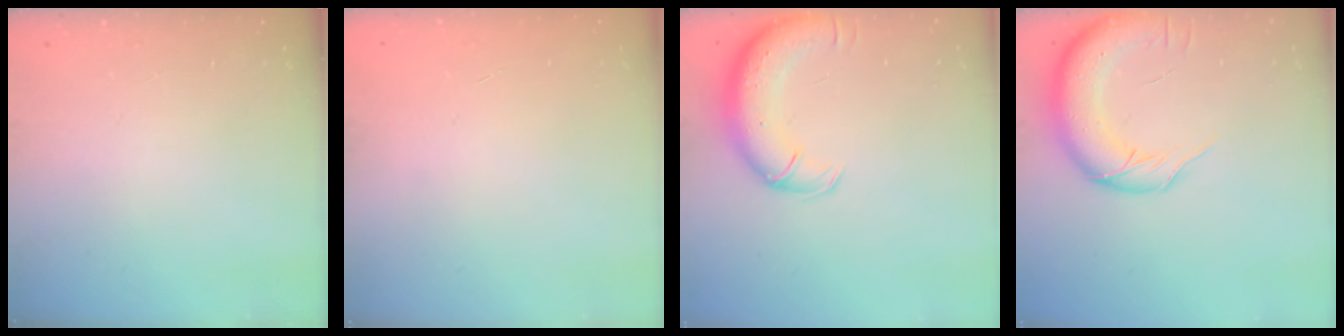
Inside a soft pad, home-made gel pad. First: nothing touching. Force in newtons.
{"total": 0.5, "press": 0.5, "slide": 0.1}
{"total": 12.0, "press": 11.7, "slide": 2.8}
{"total": 16.2, "press": 15.8, "slide": 3.3}